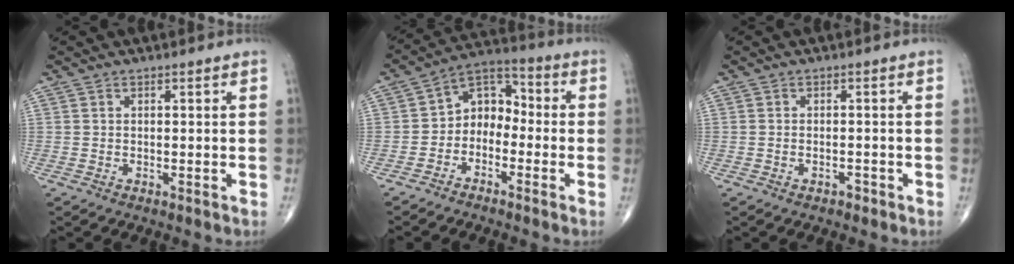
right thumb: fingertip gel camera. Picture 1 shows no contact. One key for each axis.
{"total": 7.9, "fx": -2.5, "fy": 6.0, "fz": 4.6, "tx": -0.043, "ty": 0.050, "tz": -0.063}
{"total": 1.2, "fx": -0.8, "fy": 0.7, "fz": 0.6, "tx": -0.012, "ty": 0.007, "tz": -0.012}